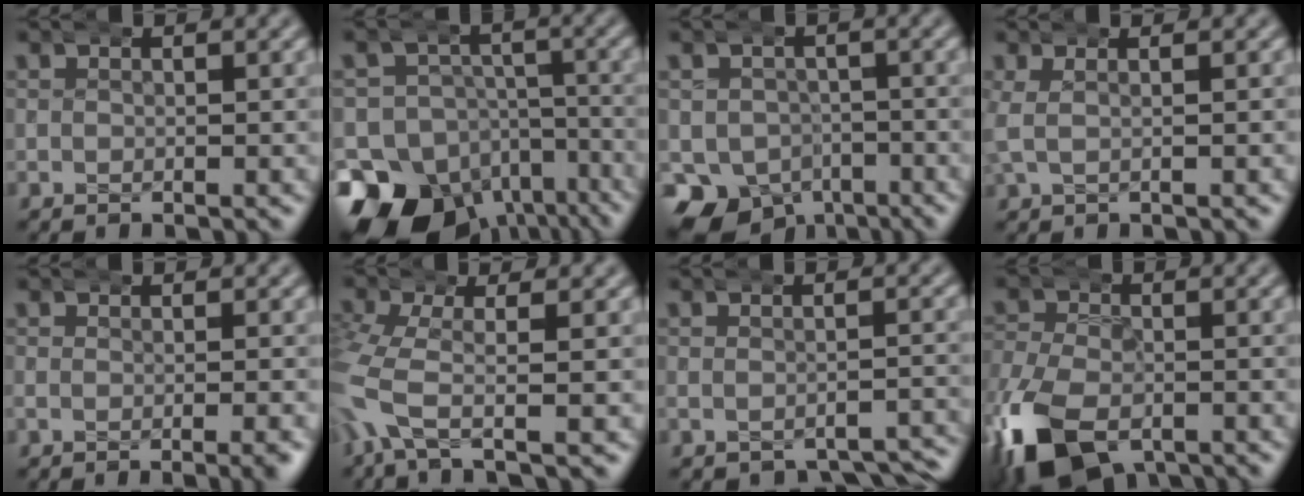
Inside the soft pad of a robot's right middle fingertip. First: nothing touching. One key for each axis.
{"total": 17.7, "fx": -9.2, "fy": 12.9, "fz": 7.9, "tx": -0.131, "ty": -0.080, "tz": -0.130}
{"total": 14.1, "fx": -6.0, "fy": 12.0, "fz": 4.2, "tx": -0.087, "ty": -0.061, "tz": -0.089}
{"total": 1.3, "fx": 0.5, "fy": 0.9, "fz": 0.8, "tx": -0.032, "ty": 0.006, "tz": 0.010}
{"total": 1.2, "fx": -0.6, "fy": -0.3, "fz": 0.9, "tx": -0.010, "ty": 0.006, "tz": -0.016}
{"total": 2.8, "fx": -0.6, "fy": 1.2, "fz": 2.4, "tx": -0.090, "ty": -0.014, "tz": -0.006}
{"total": 4.0, "fx": -3.9, "fy": 0.8, "fz": 0.8, "tx": -0.009, "ty": -0.004, "tz": -0.060}
{"total": 9.8, "fx": -5.4, "fy": 6.6, "fz": 4.9, "tx": -0.099, "ty": -0.033, "tz": -0.073}